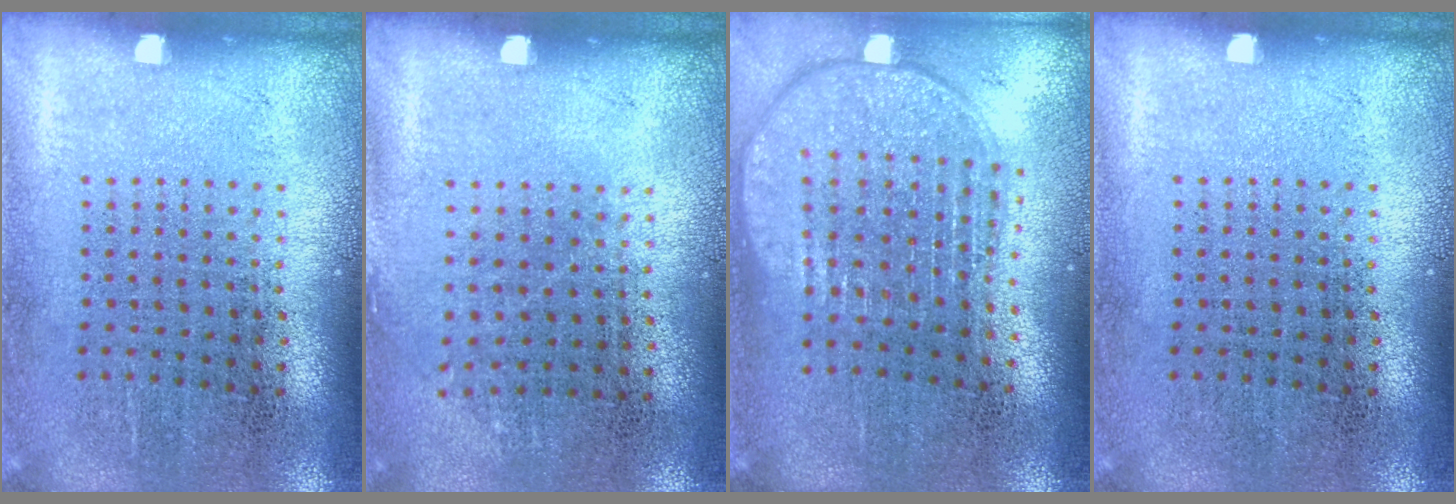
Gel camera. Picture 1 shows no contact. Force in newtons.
{"total": 0.8, "press": 0.6, "slide": 0.5}
{"total": 1.9, "press": 1.6, "slide": 1.0}
{"total": 0.0}